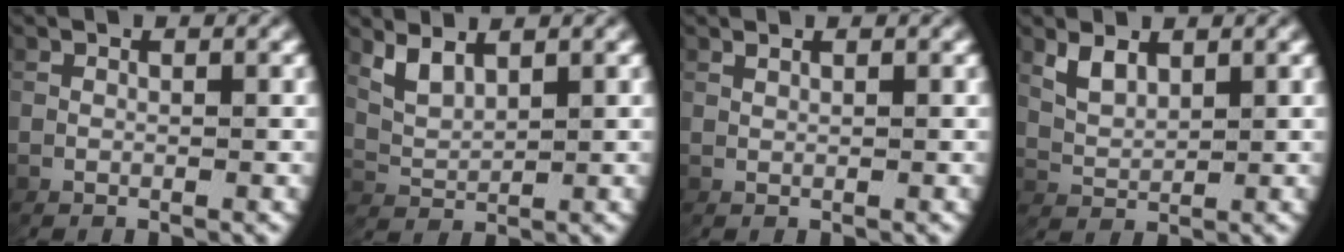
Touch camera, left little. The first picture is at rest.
{"total": 2.3, "force": [1.7, 0.7, 1.4], "torque": [-0.039, -0.003, 0.041]}
{"total": 0.9, "force": [0.6, -0.7, 0.0], "torque": [0.000, 0.001, 0.016]}
{"total": 1.9, "force": [1.5, 0.4, 1.2], "torque": [-0.035, -0.005, 0.038]}